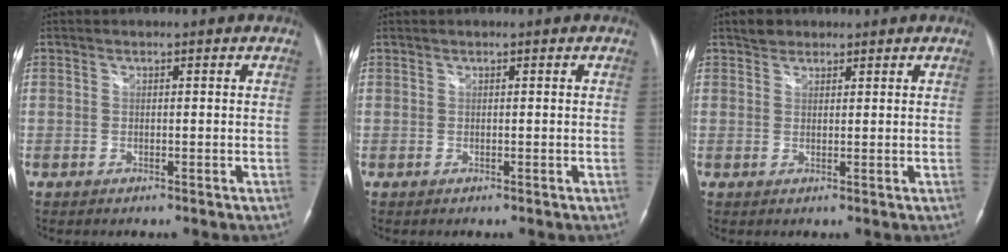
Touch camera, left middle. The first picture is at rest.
{"total": 0.0}
{"total": 2.0, "force": [1.5, 1.2, 0.3], "torque": [-0.009, 0.006, 0.023]}